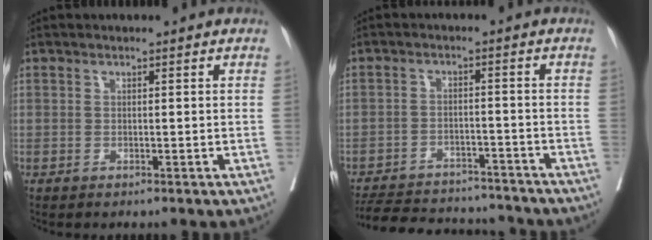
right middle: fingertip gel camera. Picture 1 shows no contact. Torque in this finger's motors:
{"motor_torque": [0.83, -1.26, 0.06, 0.03]}